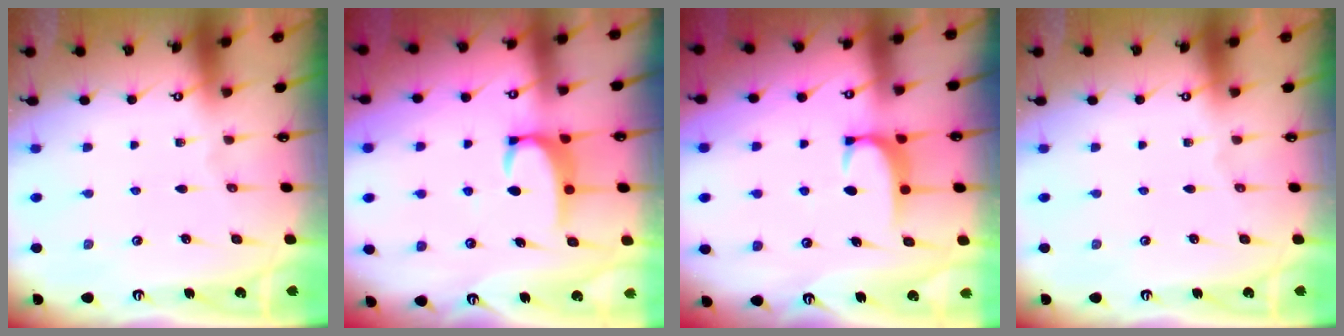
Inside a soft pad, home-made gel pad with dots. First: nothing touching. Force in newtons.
{"total": 3.2, "press": 3.2, "slide": 0.3}
{"total": 1.7, "press": 1.6, "slide": 0.5}
{"total": 0.0}